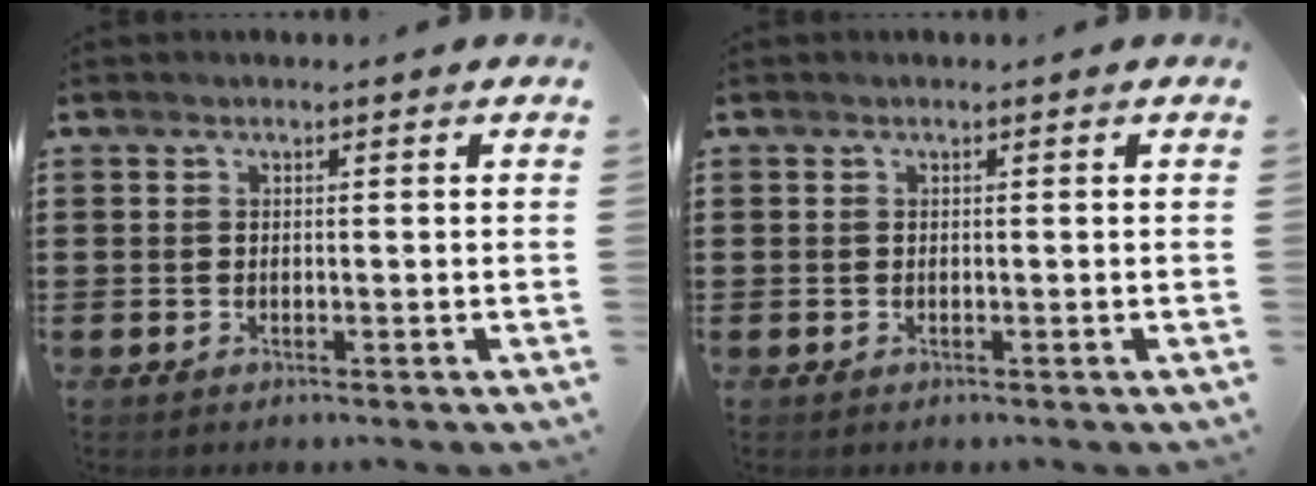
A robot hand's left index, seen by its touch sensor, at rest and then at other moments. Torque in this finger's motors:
{"motor_torque": [0.00, 0.00, 0.00, 0.00]}